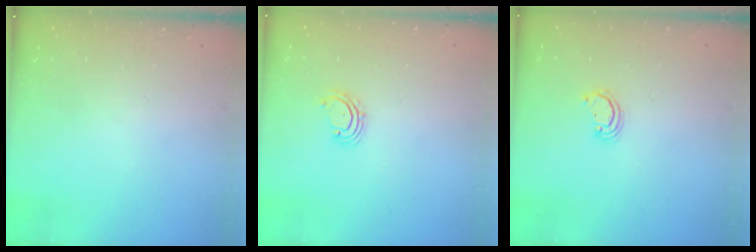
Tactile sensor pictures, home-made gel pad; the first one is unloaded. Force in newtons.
{"total": 2.8, "press": 2.8, "slide": 0.2}
{"total": 2.1, "press": 2.1, "slide": 0.1}